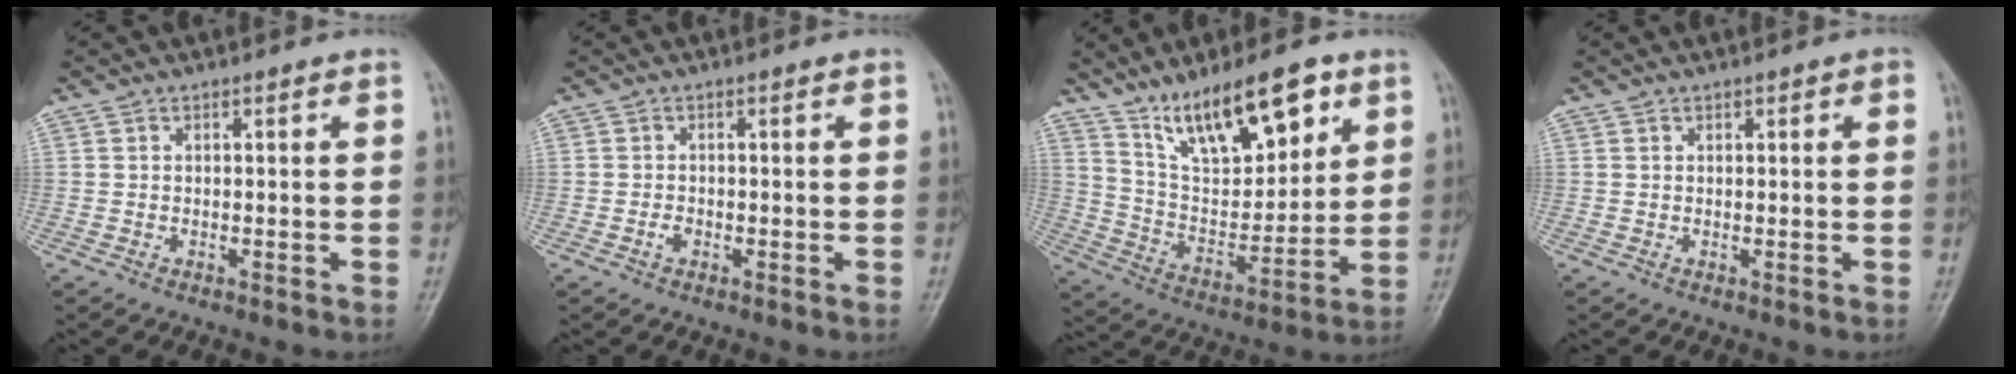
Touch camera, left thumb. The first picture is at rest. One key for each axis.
{"total": 1.2, "fx": -0.5, "fy": 0.8, "fz": 0.7, "tx": -0.013, "ty": 0.001, "tz": -0.011}
{"total": 17.4, "fx": 10.8, "fy": 6.6, "fz": 12.0, "tx": -0.159, "ty": -0.050, "tz": 0.201}
{"total": 1.3, "fx": 0.5, "fy": 0.5, "fz": 1.0, "tx": -0.010, "ty": 0.001, "tz": 0.007}